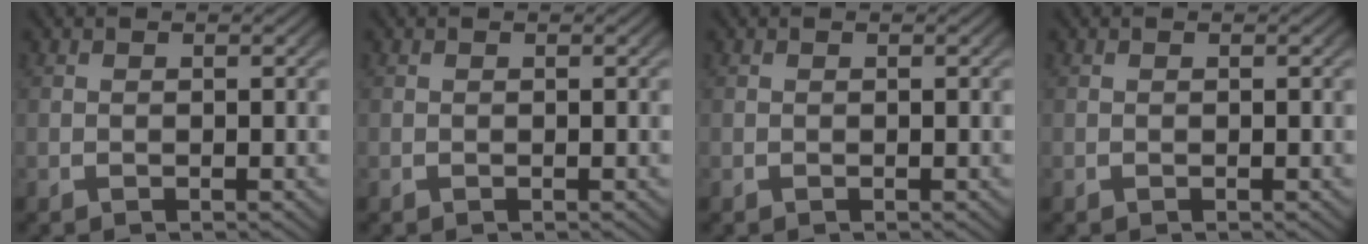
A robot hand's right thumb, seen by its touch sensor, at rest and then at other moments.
{"total": 0.0}
{"total": 0.0}
{"total": 0.0}